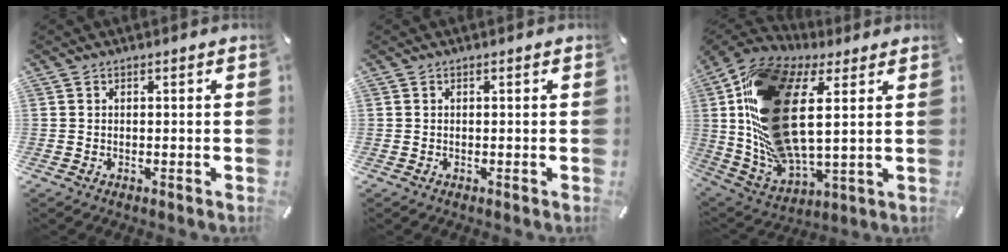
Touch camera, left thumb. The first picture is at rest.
{"total": 0.0}
{"total": 22.6, "force": [6.1, 12.3, 18.0], "torque": [-0.385, -0.027, 0.109]}